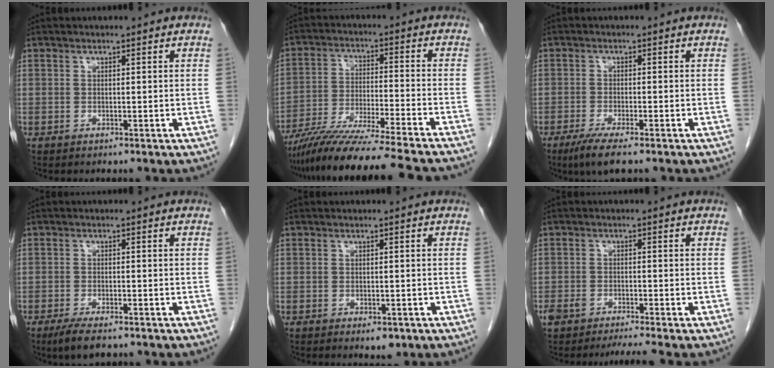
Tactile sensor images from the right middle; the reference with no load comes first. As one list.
[{"total": 19.0, "force": [-16.6, -1.3, 9.1], "torque": [-0.150, -0.045, -0.271]}, {"total": 4.8, "force": [-3.3, 0.5, 3.5], "torque": [-0.066, -0.013, -0.057]}, {"total": 4.6, "force": [-3.4, 1.2, 2.9], "torque": [-0.052, -0.008, -0.054]}, {"total": 2.1, "force": [-1.1, 1.1, 1.4], "torque": [-0.014, 0.000, -0.007]}, {"total": 4.2, "force": [-3.4, 0.2, 2.5], "torque": [-0.048, -0.003, -0.060]}]